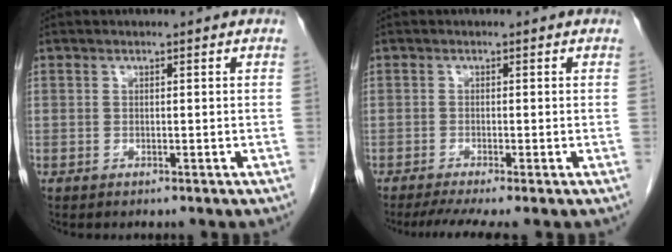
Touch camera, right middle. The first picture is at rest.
{"total": 4.7, "force": [-3.4, 0.0, 3.2], "torque": [-0.051, -0.013, -0.058]}